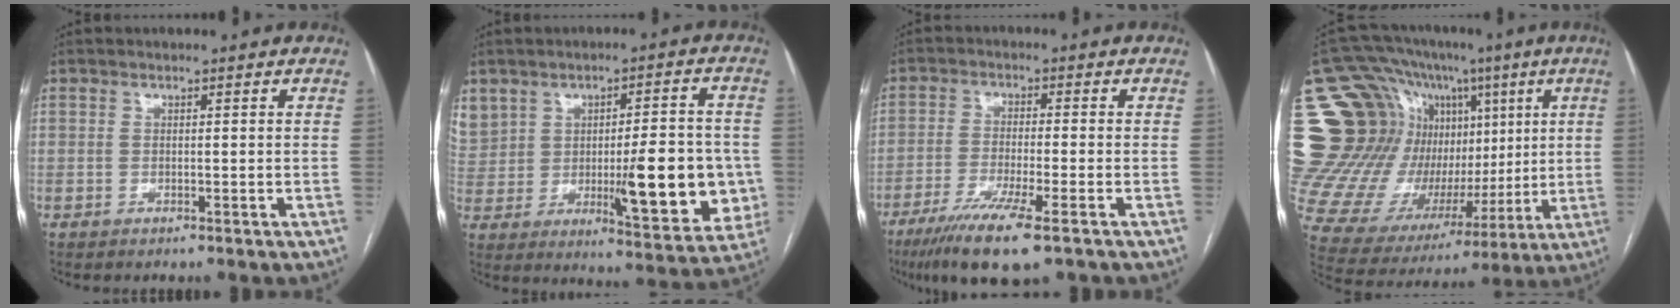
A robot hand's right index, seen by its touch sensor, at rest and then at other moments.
{"total": 20.1, "force": [1.1, 9.6, 17.6], "torque": [-0.287, 0.015, 0.046]}
{"total": 10.6, "force": [-6.8, 0.4, 8.2], "torque": [-0.142, -0.028, -0.108]}
{"total": 28.2, "force": [6.2, 20.7, 18.1], "torque": [-0.323, 0.104, 0.130]}